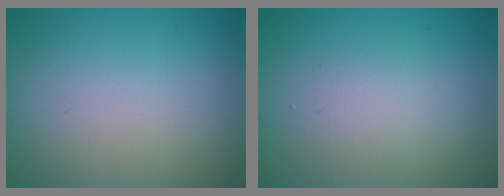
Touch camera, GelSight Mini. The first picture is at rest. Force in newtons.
{"total": 2.0, "press": 2.0, "slide": 0.1}